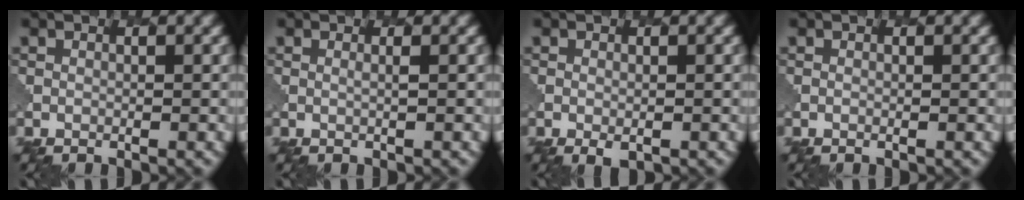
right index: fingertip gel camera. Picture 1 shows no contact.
{"total": 0.7, "force": [0.4, 0.2, 0.5], "torque": [-0.005, -0.002, 0.004]}
{"total": 1.2, "force": [-0.3, 0.7, 0.9], "torque": [-0.014, -0.008, -0.001]}
{"total": 0.0}